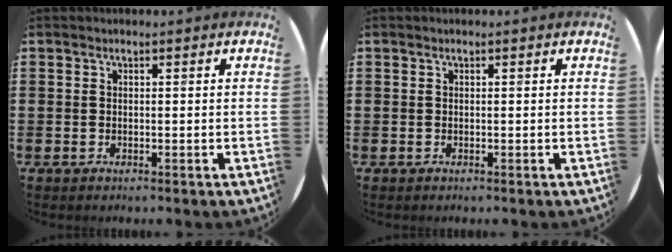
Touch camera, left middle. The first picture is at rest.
{"total": 0.0}